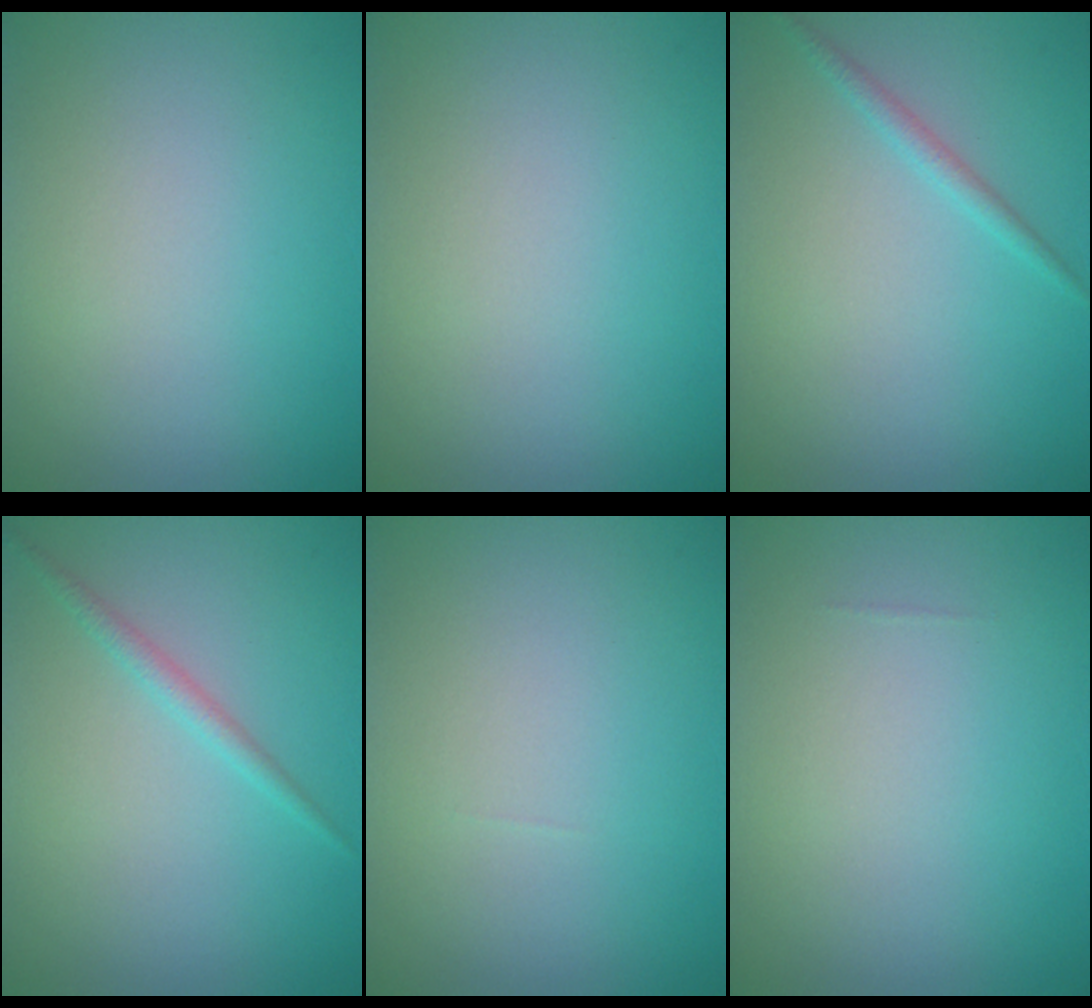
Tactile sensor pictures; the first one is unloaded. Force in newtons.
{"total": 0.0}
{"total": 1.2, "press": 1.2, "slide": 0.0}
{"total": 1.3, "press": 1.3, "slide": 0.1}
{"total": 0.0}
{"total": 0.0}